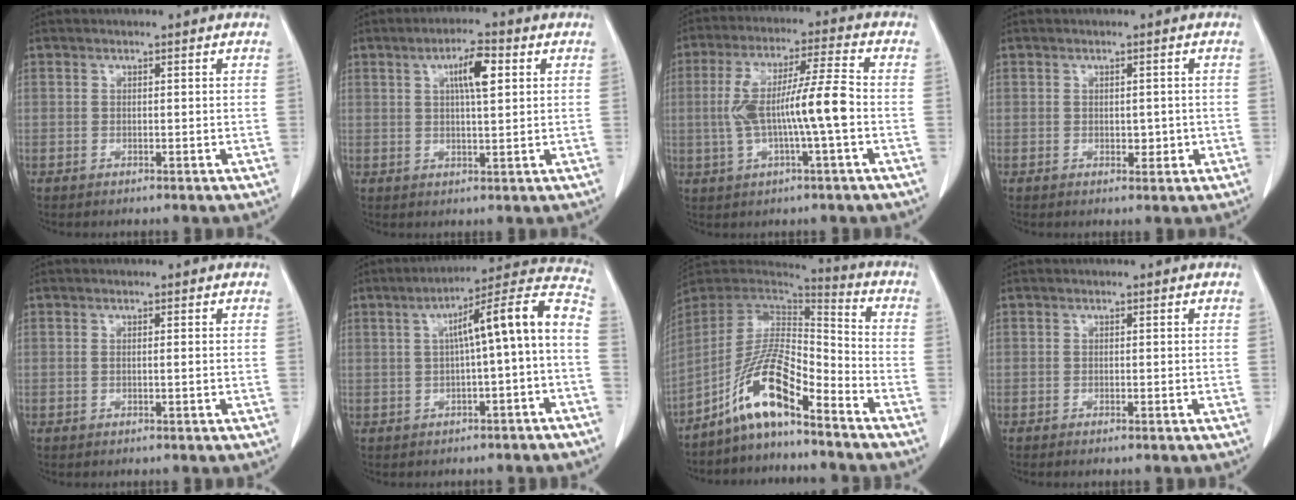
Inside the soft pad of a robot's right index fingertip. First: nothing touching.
{"total": 5.8, "force": [2.0, 1.0, 5.3], "torque": [-0.093, 0.006, 0.033]}
{"total": 11.0, "force": [-1.2, 0.4, 10.9], "torque": [-0.210, 0.018, -0.025]}
{"total": 1.9, "force": [-0.2, 1.2, 1.5], "torque": [-0.019, 0.000, 0.001]}
{"total": 0.7, "force": [-0.1, -0.1, 0.7], "torque": [-0.014, -0.001, -0.001]}
{"total": 11.8, "force": [-0.5, 0.4, 11.8], "torque": [-0.167, 0.042, -0.009]}
{"total": 11.9, "force": [-7.9, 1.9, 8.7], "torque": [-0.169, 0.014, -0.149]}
{"total": 0.8, "force": [-0.6, 0.0, 0.5], "torque": [-0.012, -0.002, -0.009]}